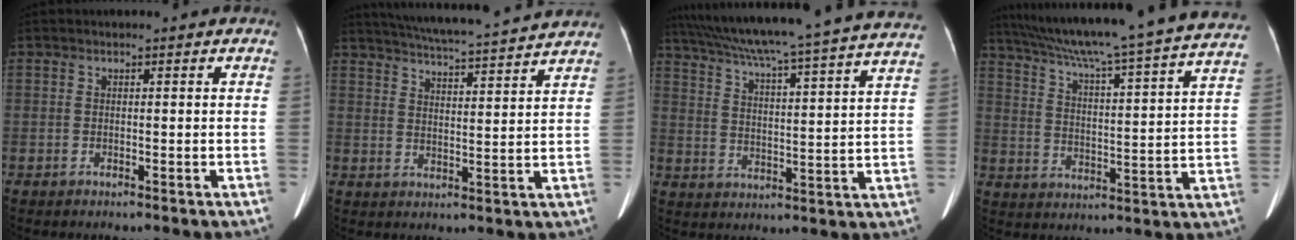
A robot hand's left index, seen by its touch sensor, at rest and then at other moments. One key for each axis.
{"total": 17.3, "fx": 16.0, "fy": 0.2, "fz": 6.8, "tx": -0.121, "ty": 0.014, "tz": 0.221}
{"total": 30.2, "fx": 26.9, "fy": -0.3, "fz": 13.7, "tx": -0.229, "ty": -0.041, "tz": 0.350}
{"total": 30.5, "fx": 26.9, "fy": -0.2, "fz": 14.5, "tx": -0.239, "ty": -0.044, "tz": 0.353}